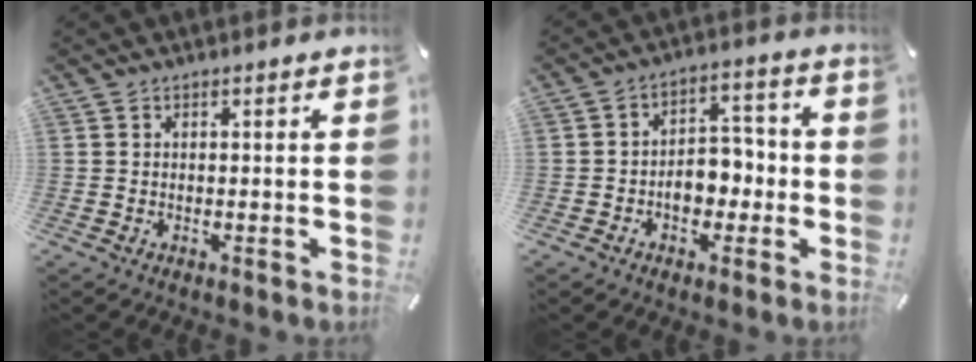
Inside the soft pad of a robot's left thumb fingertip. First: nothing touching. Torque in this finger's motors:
{"motor_torque": [0.15, 0.22, 0.49, 0.44, 0.03]}